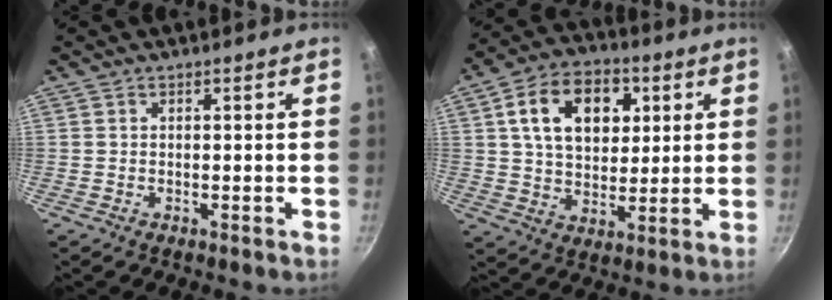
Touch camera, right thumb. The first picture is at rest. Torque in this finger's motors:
{"motor_torque": [-0.42, 2.86, 1.44, 0.36, 0.09]}